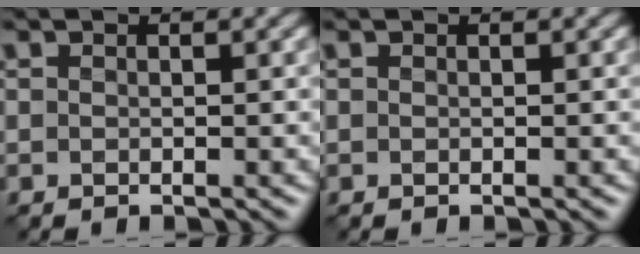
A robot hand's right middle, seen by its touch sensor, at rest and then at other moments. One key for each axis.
{"total": 0.0}